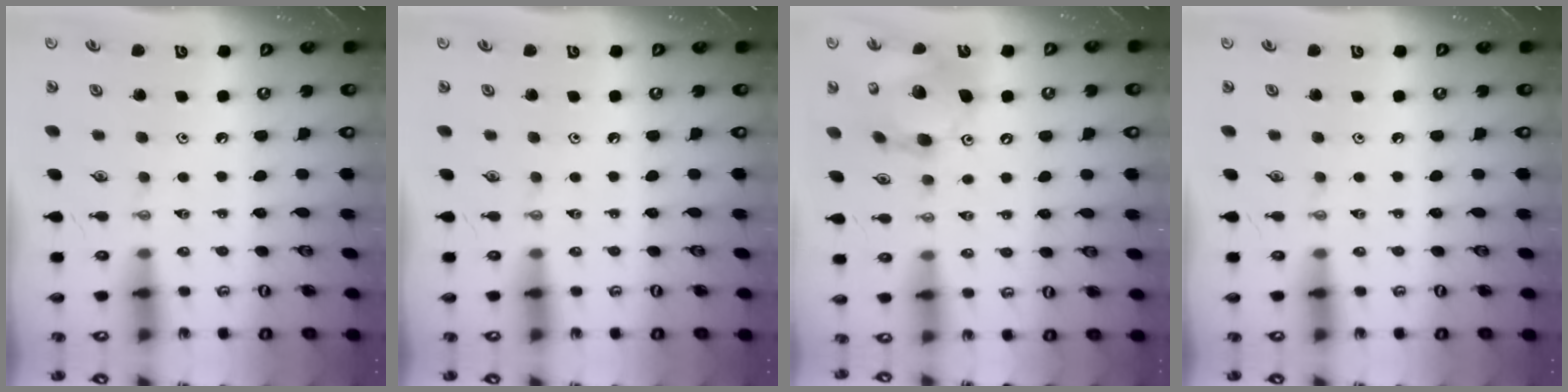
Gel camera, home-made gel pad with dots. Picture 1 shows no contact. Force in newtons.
{"total": 0.0}
{"total": 14.5, "press": 14.4, "slide": 2.0}
{"total": 0.0}